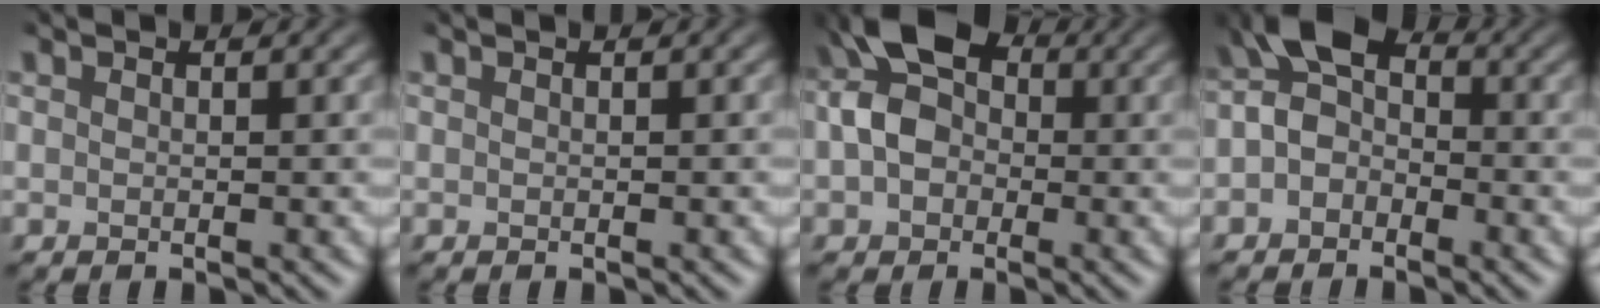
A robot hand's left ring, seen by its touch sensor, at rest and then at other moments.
{"total": 0.0}
{"total": 7.2, "force": [0.1, 5.2, 5.0], "torque": [-0.090, 0.024, -0.013]}
{"total": 5.6, "force": [-1.3, 4.0, 3.6], "torque": [-0.060, 0.020, -0.035]}